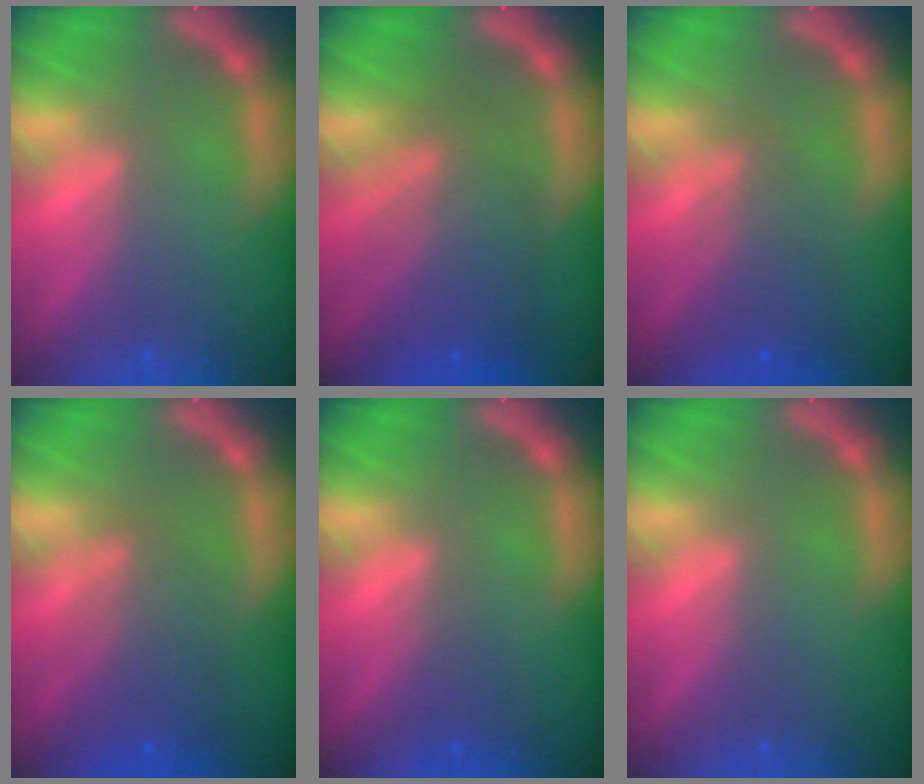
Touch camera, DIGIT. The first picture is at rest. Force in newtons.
{"total": 7.1}
{"total": 3.6}
{"total": 4.5}
{"total": 1.5}
{"total": 0.0}